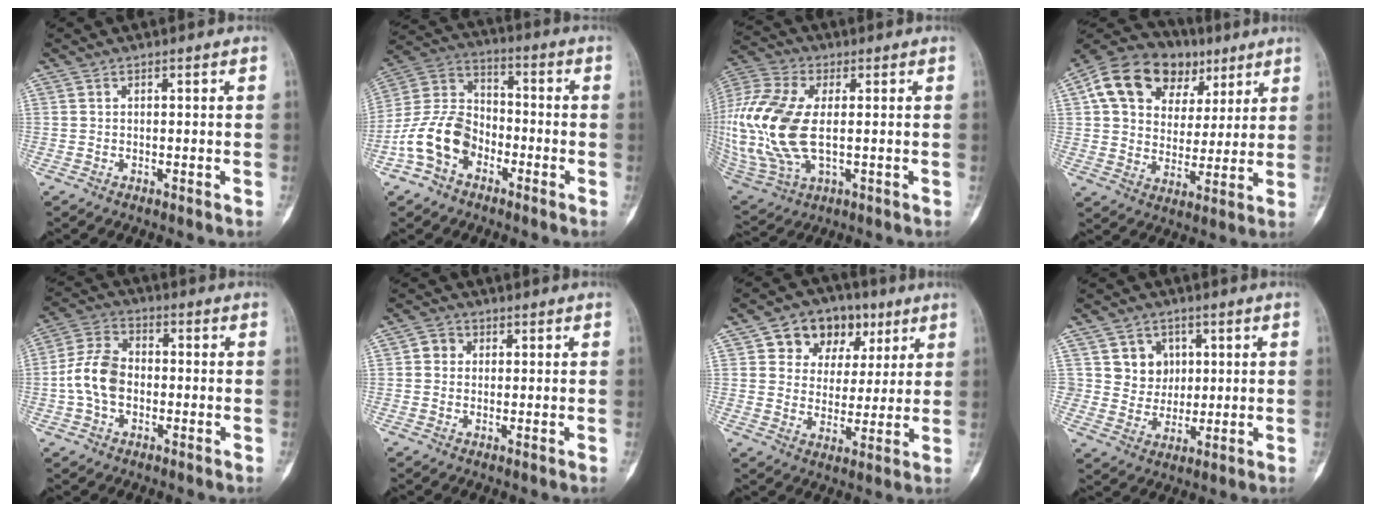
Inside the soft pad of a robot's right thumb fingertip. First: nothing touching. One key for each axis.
{"total": 13.0, "fx": -5.6, "fy": 9.1, "fz": 7.4, "tx": -0.135, "ty": 0.052, "tz": -0.116}
{"total": 22.9, "fx": 0.2, "fy": 12.8, "fz": 18.9, "tx": -0.460, "ty": -0.007, "tz": 0.013}
{"total": 19.4, "fx": 8.3, "fy": 14.0, "fz": 10.5, "tx": -0.149, "ty": 0.010, "tz": 0.139}
{"total": 9.8, "fx": -1.4, "fy": 6.9, "fz": 6.9, "tx": -0.126, "ty": 0.026, "tz": -0.036}
{"total": 2.8, "fx": 0.6, "fy": 2.6, "fz": 1.0, "tx": -0.001, "ty": 0.003, "tz": 0.005}
{"total": 12.9, "fx": 5.8, "fy": 9.8, "fz": 6.1, "tx": -0.049, "ty": -0.005, "tz": 0.092}
{"total": 7.5, "fx": 2.4, "fy": 6.9, "fz": 1.7, "tx": 0.013, "ty": -0.005, "tz": 0.043}